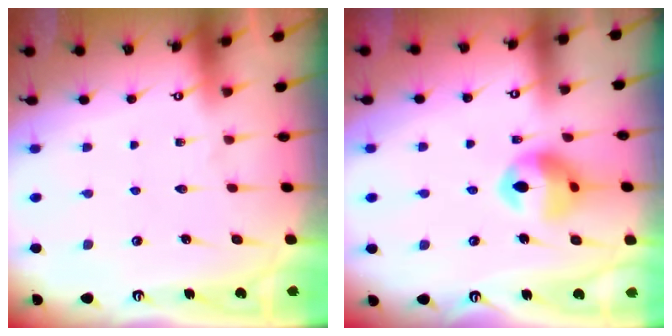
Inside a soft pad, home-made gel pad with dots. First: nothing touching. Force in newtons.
{"total": 12.6, "press": 12.6, "slide": 1.3}